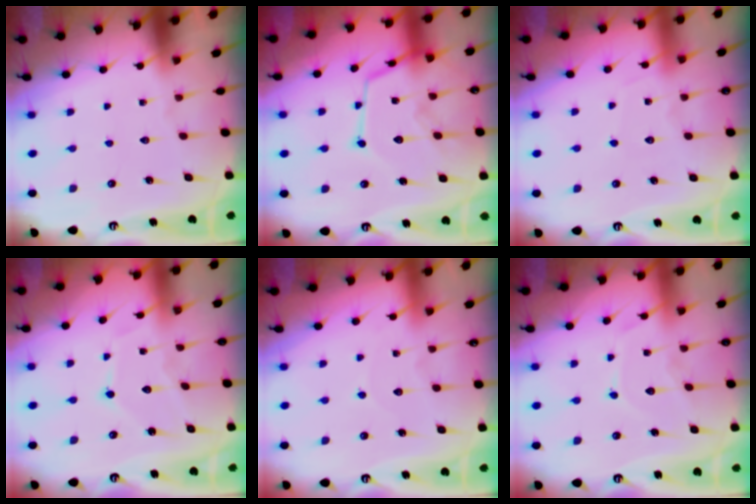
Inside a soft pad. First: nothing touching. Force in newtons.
{"total": 13.8, "press": 13.7, "slide": 1.4}
{"total": 5.2, "press": 5.1, "slide": 0.7}
{"total": 7.6, "press": 7.6, "slide": 0.3}
{"total": 3.9, "press": 3.8, "slide": 0.4}
{"total": 9.1, "press": 9.1, "slide": 0.6}